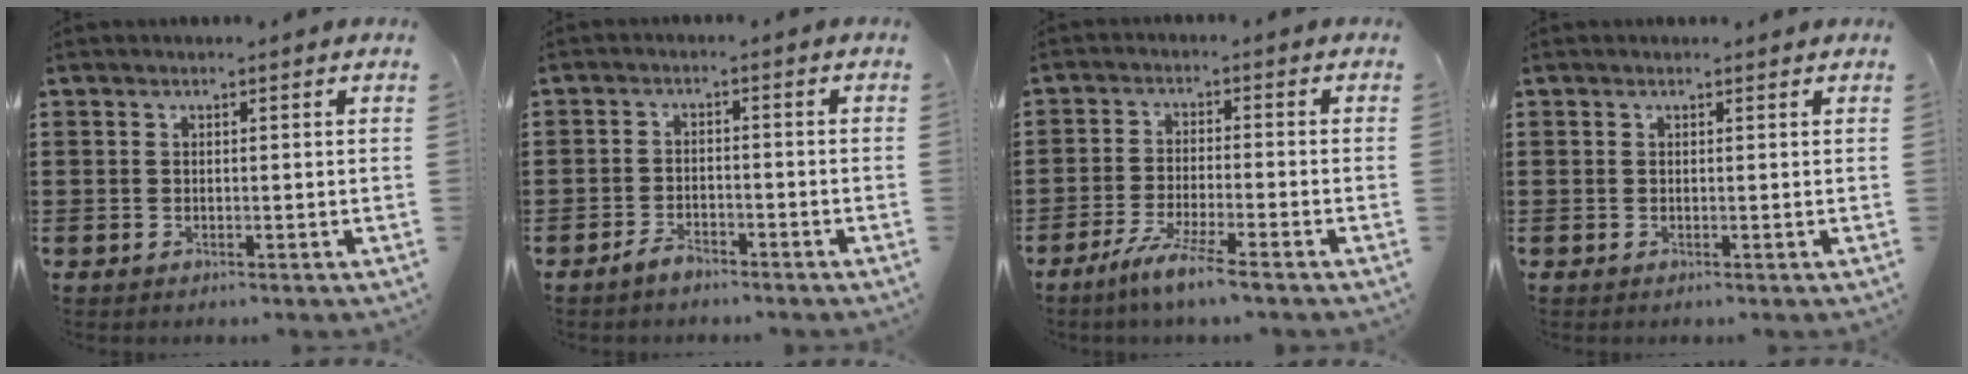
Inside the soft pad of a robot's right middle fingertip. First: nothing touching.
{"total": 2.7, "force": [-2.3, 1.0, 0.7], "torque": [-0.017, 0.003, -0.047]}
{"total": 5.3, "force": [-4.3, -0.2, 3.1], "torque": [-0.069, -0.018, -0.082]}
{"total": 0.0}